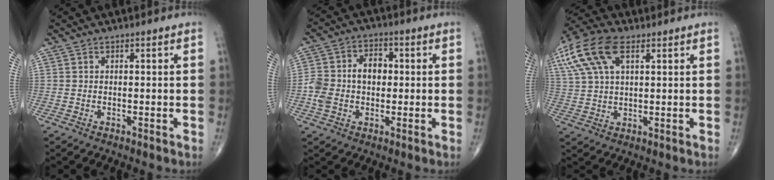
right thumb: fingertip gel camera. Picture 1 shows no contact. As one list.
[{"total": 9.9, "force": [-0.1, 7.0, 7.1], "torque": [-0.126, 0.029, -0.005]}, {"total": 14.7, "force": [6.4, 7.4, 10.9], "torque": [-0.251, 0.017, 0.121]}]